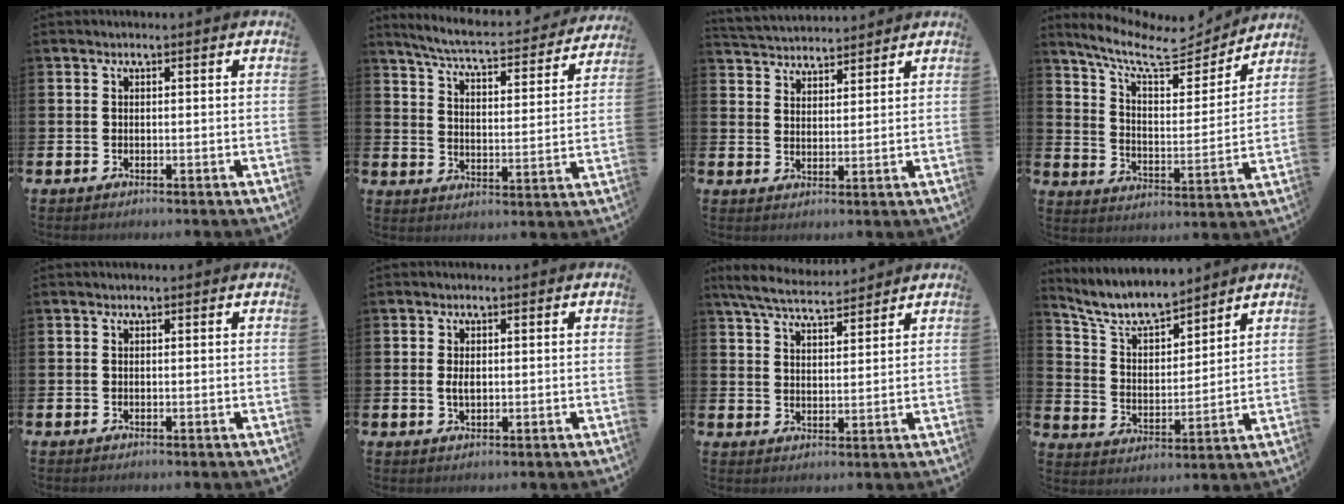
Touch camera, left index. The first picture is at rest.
{"total": 6.1, "force": [5.6, 0.6, 2.5], "torque": [-0.079, -0.040, 0.091]}
{"total": 3.9, "force": [3.9, 0.6, -0.3], "torque": [-0.017, -0.020, 0.072]}
{"total": 10.2, "force": [8.7, 3.0, 4.5], "torque": [-0.111, -0.053, 0.147]}
{"total": 0.0}
{"total": 1.9, "force": [0.1, 1.0, 1.6], "torque": [-0.023, 0.002, -0.002]}
{"total": 6.2, "force": [5.9, 0.8, 1.8], "torque": [-0.057, -0.021, 0.108]}
{"total": 7.5, "force": [6.8, 1.8, 2.6], "torque": [-0.085, -0.037, 0.120]}